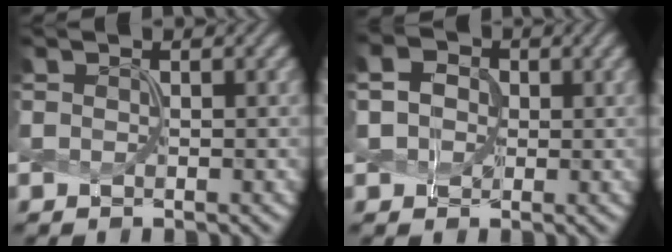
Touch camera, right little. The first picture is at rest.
{"total": 2.0, "force": [0.1, 1.9, 0.7], "torque": [-0.041, 0.011, 0.013]}